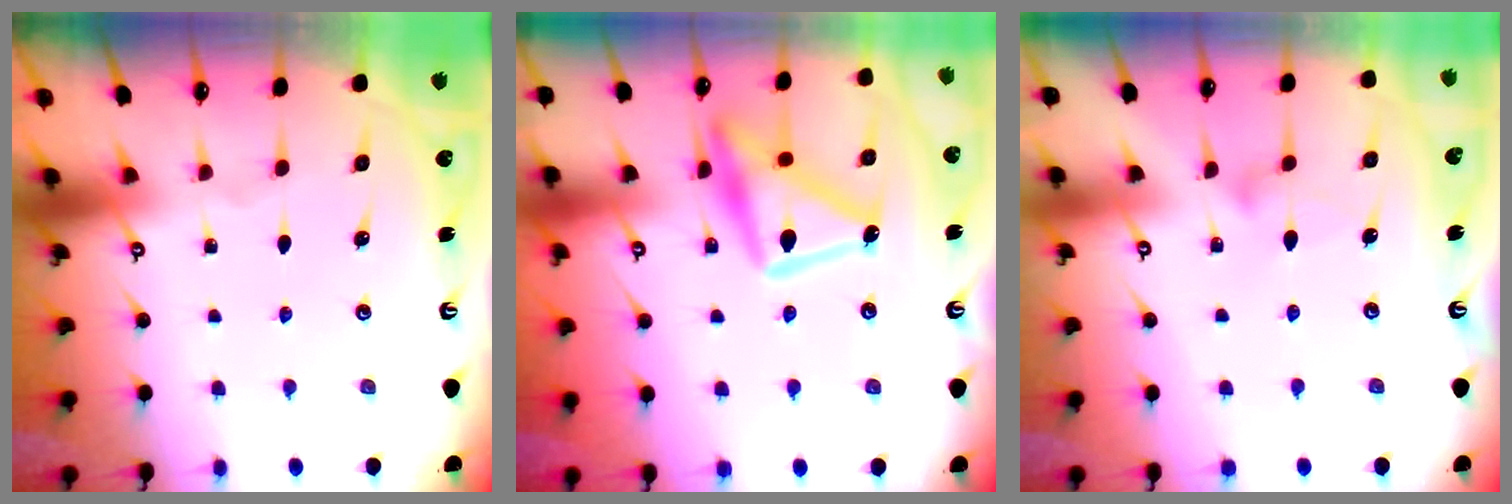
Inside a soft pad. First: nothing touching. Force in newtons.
{"total": 16.6, "press": 16.6, "slide": 0.8}
{"total": 8.3, "press": 8.3, "slide": 0.4}